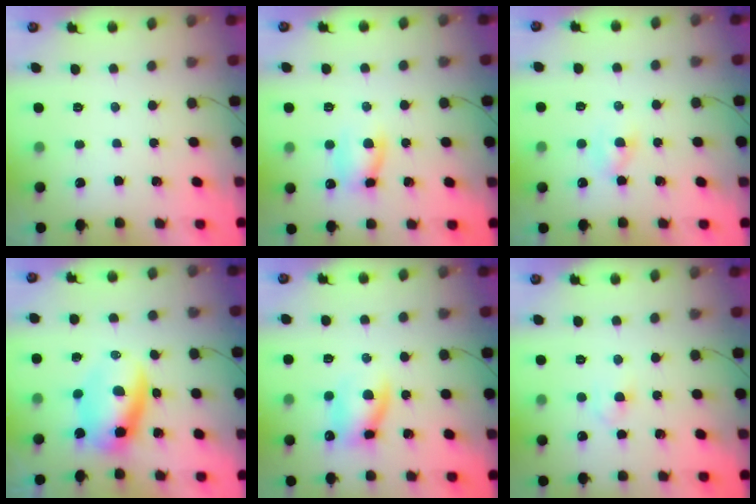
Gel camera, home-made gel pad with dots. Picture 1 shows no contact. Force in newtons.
{"total": 7.6, "press": 7.6, "slide": 0.5}
{"total": 1.9, "press": 1.6, "slide": 1.0}
{"total": 8.5, "press": 8.2, "slide": 2.0}
{"total": 10.6, "press": 10.3, "slide": 2.3}
{"total": 3.3, "press": 3.1, "slide": 1.2}